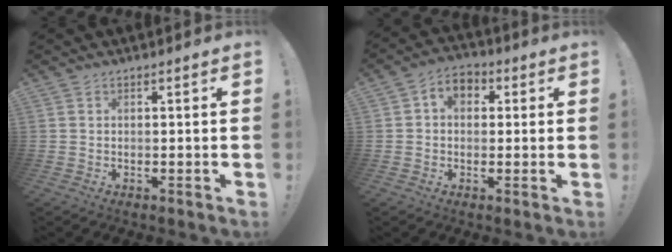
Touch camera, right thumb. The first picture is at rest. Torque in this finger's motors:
{"motor_torque": [-0.12, 0.13, 0.00, 0.00, 0.00]}